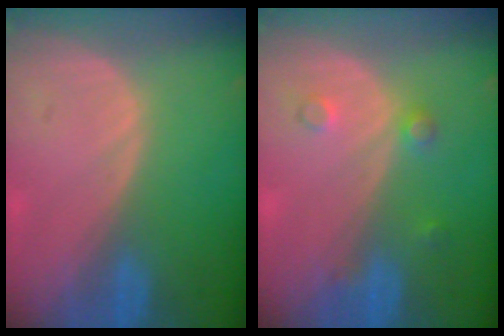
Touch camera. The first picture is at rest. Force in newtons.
{"total": 2.3, "press": 2.3, "slide": 0.2}